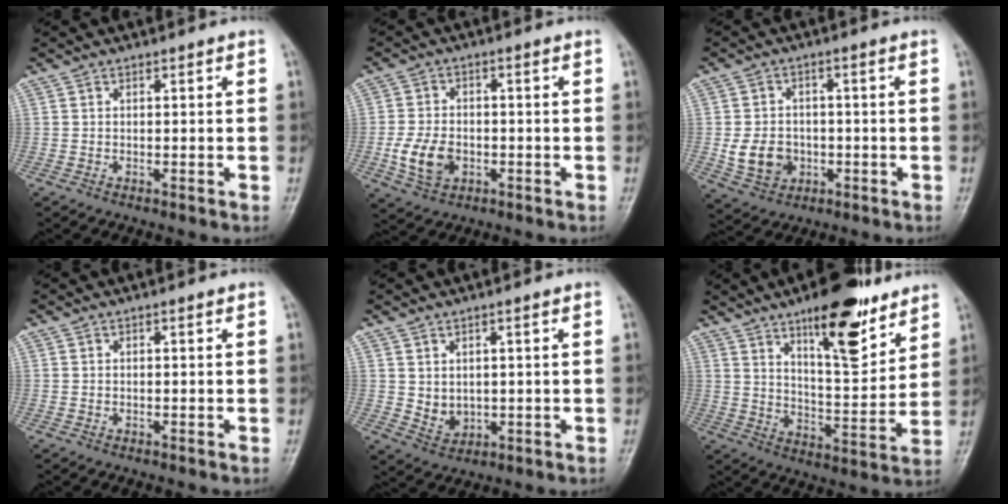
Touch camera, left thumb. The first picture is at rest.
{"total": 7.4, "force": [-1.9, 5.2, 4.9], "torque": [-0.087, 0.005, -0.033]}
{"total": 7.6, "force": [-1.3, 6.3, 3.9], "torque": [-0.048, 0.008, -0.014]}
{"total": 0.0}
{"total": 4.1, "force": [1.0, 3.0, 2.6], "torque": [-0.030, -0.015, 0.029]}
{"total": 16.3, "force": [10.2, 5.4, 11.5], "torque": [-0.140, -0.063, 0.163]}